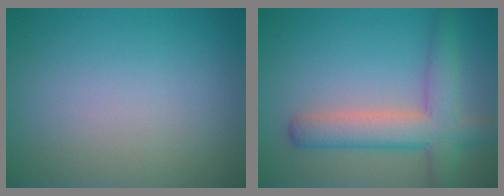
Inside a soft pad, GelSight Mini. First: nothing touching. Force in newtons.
{"total": 5.7, "press": 5.7, "slide": 0.3}